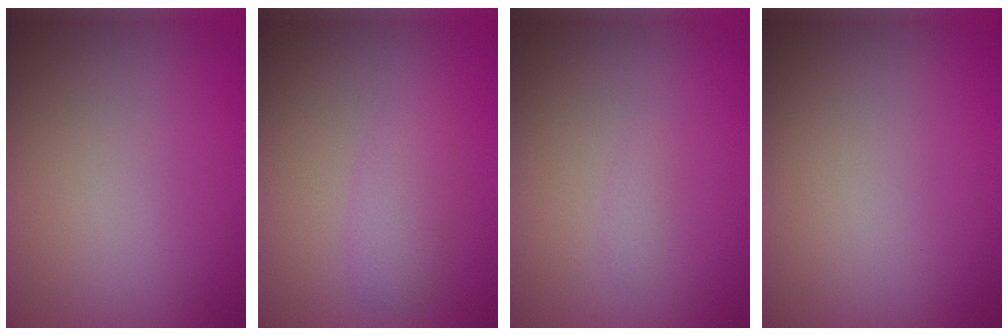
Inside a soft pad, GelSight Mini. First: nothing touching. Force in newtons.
{"total": 2.2, "press": 2.2, "slide": 0.0}
{"total": 0.6, "press": 0.6, "slide": 0.1}
{"total": 0.0}